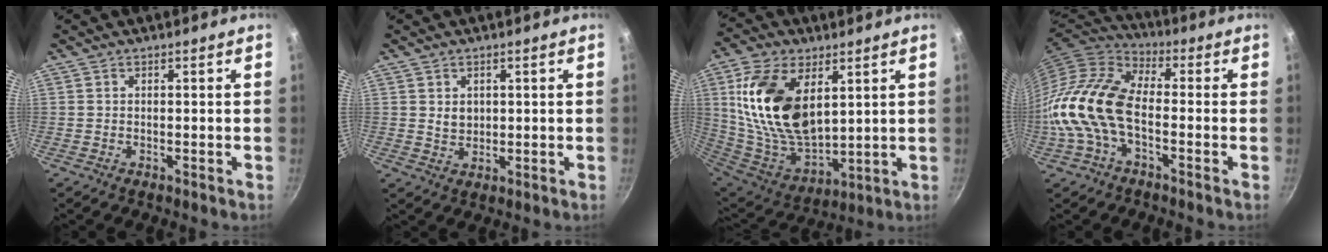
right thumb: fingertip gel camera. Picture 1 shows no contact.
{"total": 2.9, "force": [0.7, 2.3, 1.5], "torque": [-0.015, -0.004, 0.015]}
{"total": 21.4, "force": [6.3, 12.3, 16.3], "torque": [-0.292, -0.037, 0.134]}
{"total": 14.7, "force": [-3.0, 8.3, 11.7], "torque": [-0.215, 0.036, -0.073]}